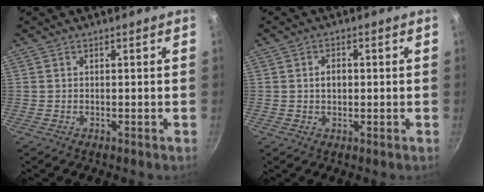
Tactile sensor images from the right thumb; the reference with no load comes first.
{"total": 2.8, "force": [0.2, 2.0, 2.0], "torque": [-0.023, 0.007, 0.002]}